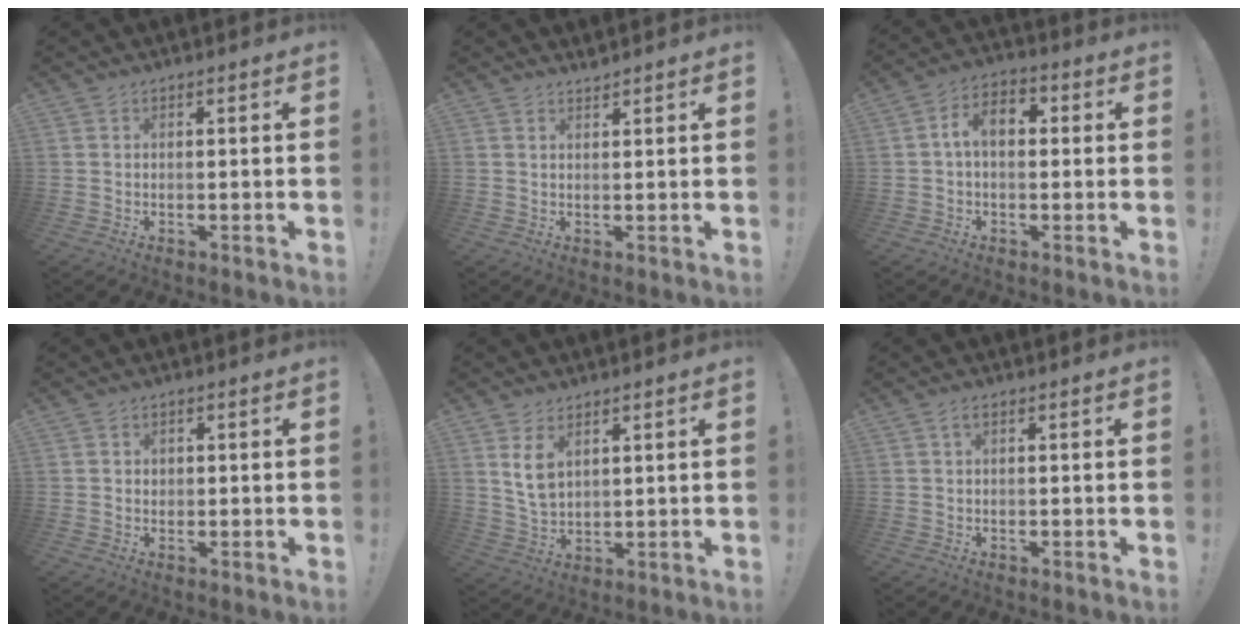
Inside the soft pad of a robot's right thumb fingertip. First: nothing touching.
{"total": 1.3, "force": [1.3, 0.0, -0.1], "torque": [0.002, -0.008, 0.025]}
{"total": 7.9, "force": [0.8, 4.8, 6.1], "torque": [-0.097, 0.013, 0.016]}
{"total": 1.3, "force": [0.4, 1.2, 0.4], "torque": [0.001, 0.000, 0.006]}
{"total": 7.0, "force": [3.7, 4.0, 4.3], "torque": [-0.066, -0.019, 0.068]}
{"total": 1.2, "force": [0.2, 0.4, 1.1], "torque": [-0.023, 0.002, 0.003]}